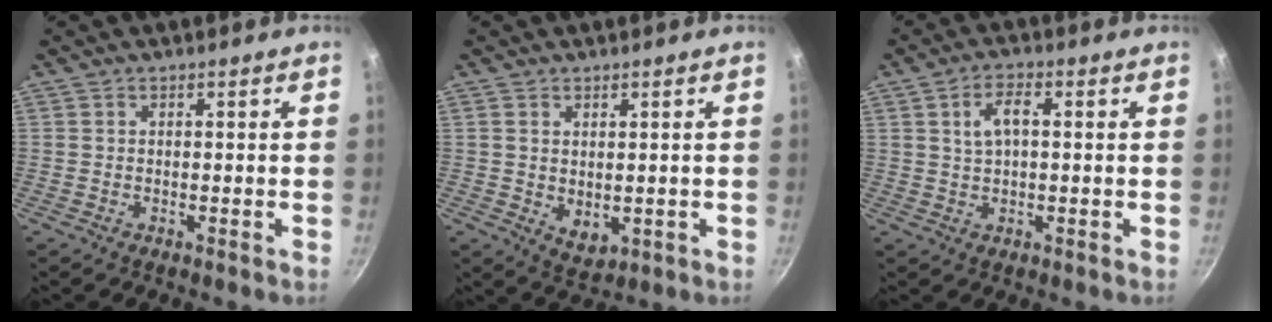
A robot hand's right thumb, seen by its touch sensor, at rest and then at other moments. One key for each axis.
{"total": 4.3, "fx": 0.4, "fy": 2.8, "fz": 3.2, "tx": -0.048, "ty": -0.015, "tz": 0.014}
{"total": 5.1, "fx": 1.0, "fy": 2.5, "fz": 4.3, "tx": -0.076, "ty": 0.012, "tz": 0.017}